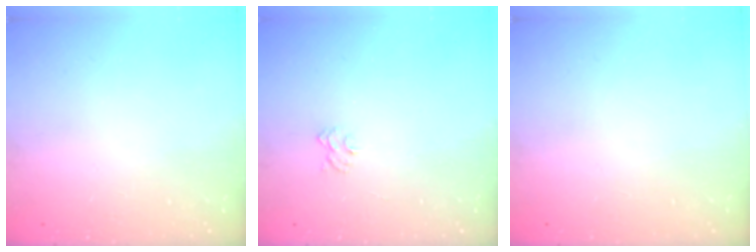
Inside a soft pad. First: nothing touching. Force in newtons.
{"total": 3.9, "press": 3.8, "slide": 0.3}
{"total": 0.0}